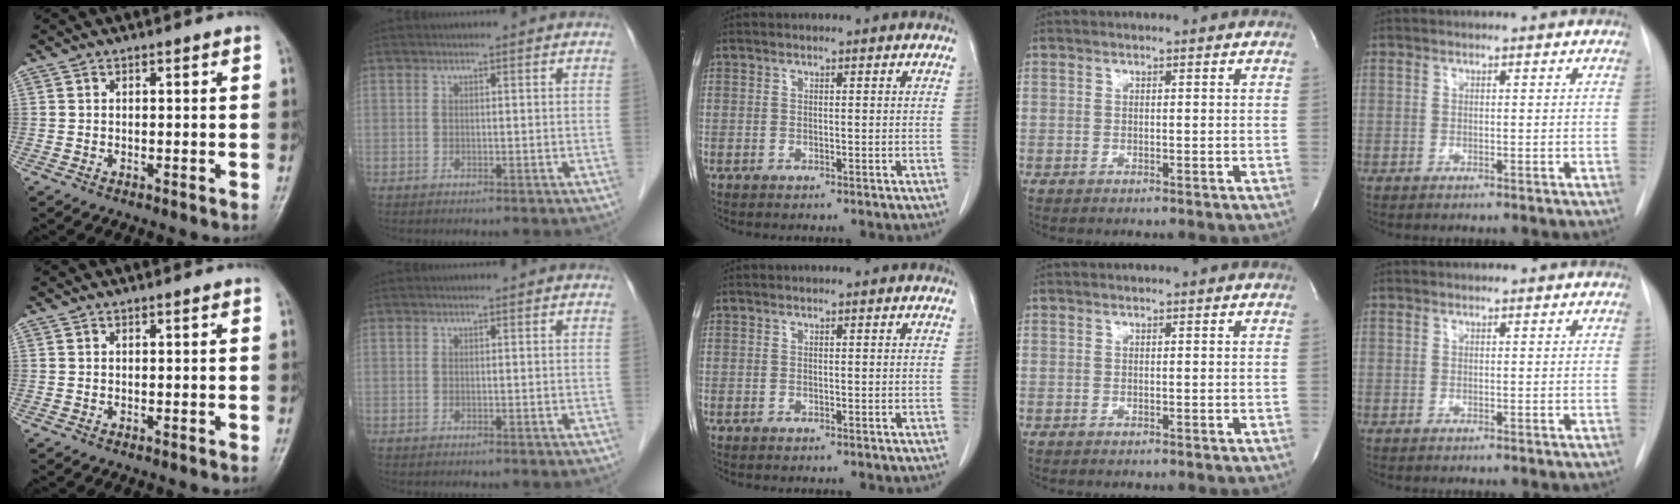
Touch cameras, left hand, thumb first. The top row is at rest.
{}